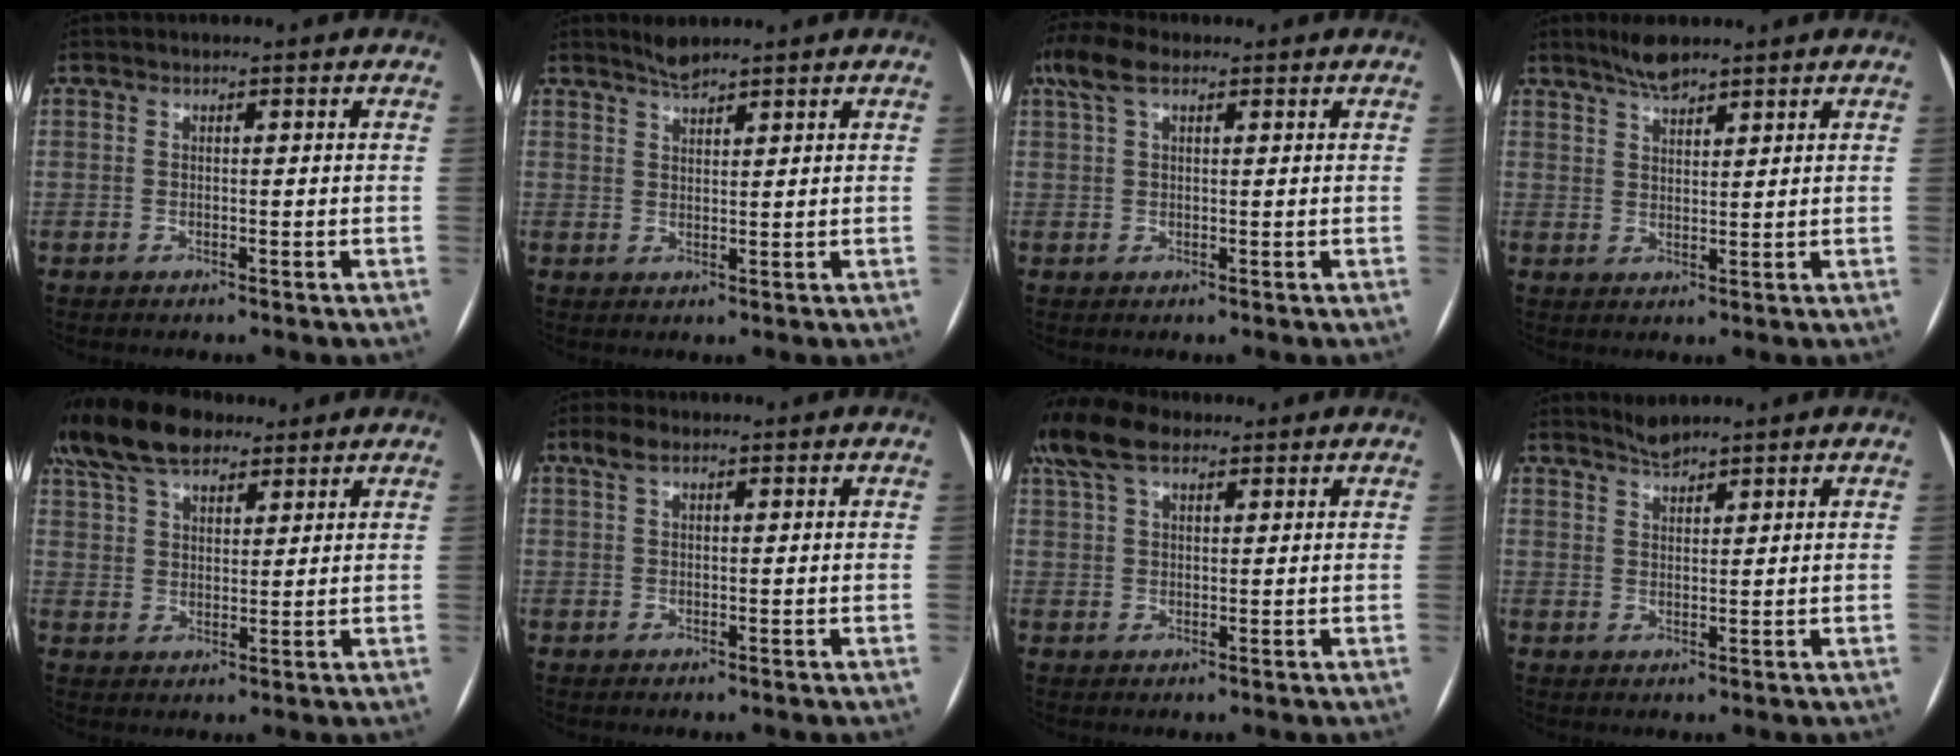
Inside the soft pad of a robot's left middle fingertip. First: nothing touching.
{"total": 2.5, "force": [2.3, 0.1, 0.9], "torque": [-0.019, 0.003, 0.044]}
{"total": 5.5, "force": [3.3, 2.1, 3.8], "torque": [-0.091, 0.037, 0.068]}
{"total": 4.1, "force": [3.5, 0.7, 2.0], "torque": [-0.042, 0.004, 0.066]}
{"total": 13.3, "force": [10.4, 5.3, 6.2], "torque": [-0.131, 0.049, 0.188]}
{"total": 2.4, "force": [1.4, 0.8, 1.7], "torque": [-0.041, 0.020, 0.031]}
{"total": 8.5, "force": [6.1, 3.4, 4.8], "torque": [-0.107, 0.036, 0.120]}
{"total": 2.3, "force": [2.3, 0.0, 0.4], "torque": [-0.011, 0.004, 0.046]}